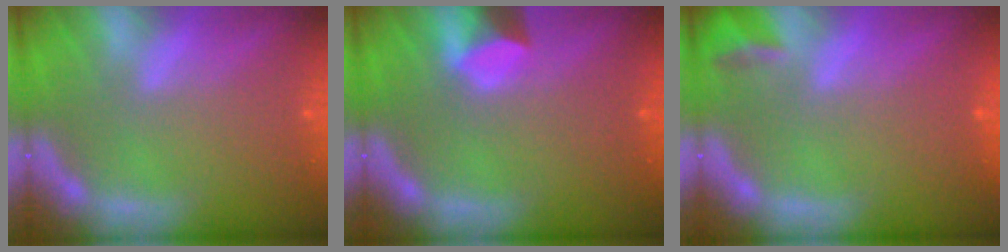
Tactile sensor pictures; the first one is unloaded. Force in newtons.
{"total": 3.0}
{"total": 1.9}